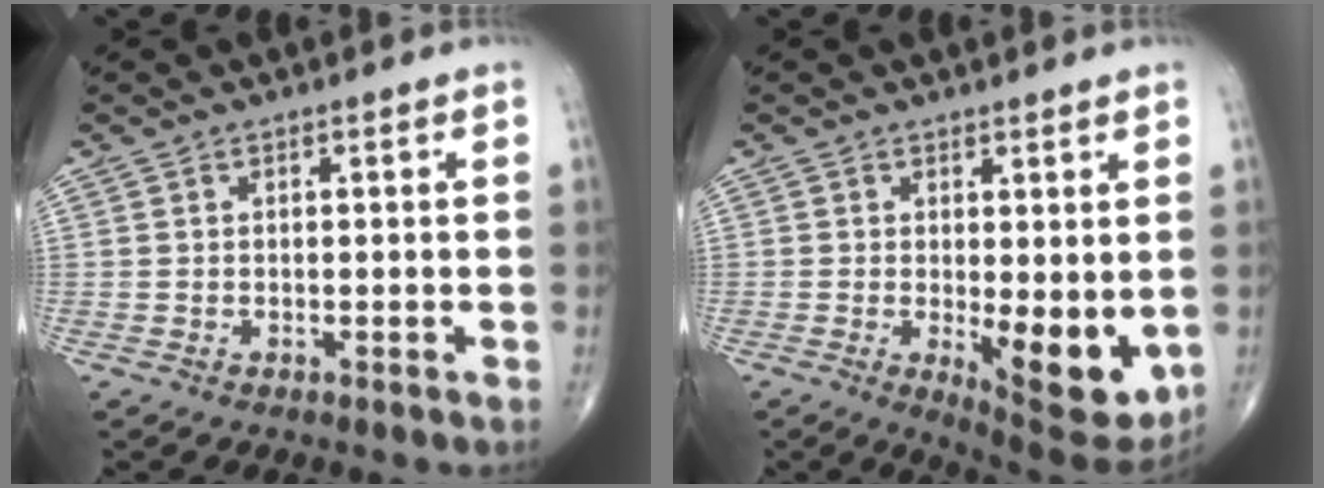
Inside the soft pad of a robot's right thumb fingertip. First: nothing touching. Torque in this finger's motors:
{"motor_torque": [0.88, 2.49, 0.14, -0.08, 0.32]}